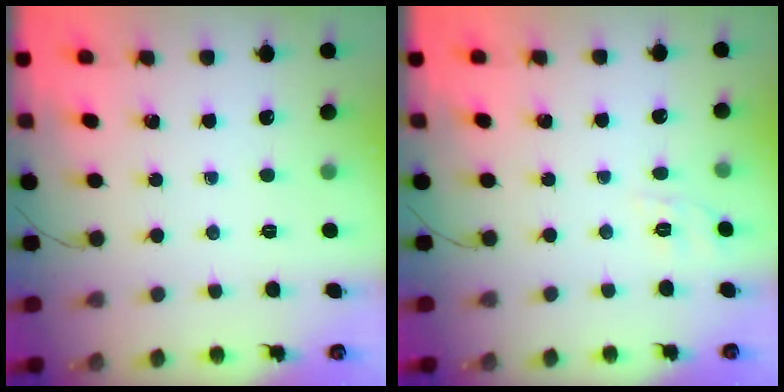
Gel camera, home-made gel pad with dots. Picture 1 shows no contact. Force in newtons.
{"total": 5.4, "press": 5.0, "slide": 1.9}